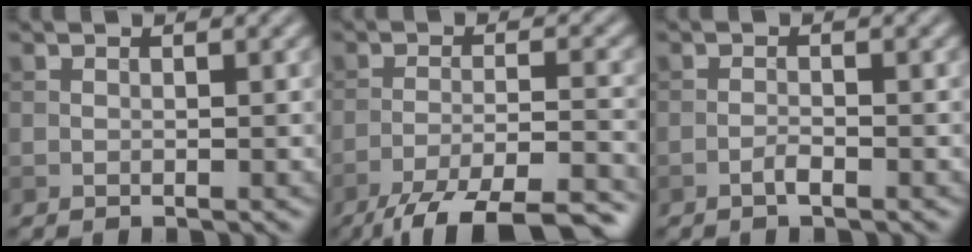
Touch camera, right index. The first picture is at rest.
{"total": 10.9, "force": [-8.8, 2.4, 5.9], "torque": [-0.092, -0.016, -0.133]}
{"total": 1.1, "force": [-0.7, 0.2, 0.8], "torque": [-0.014, 0.003, -0.015]}